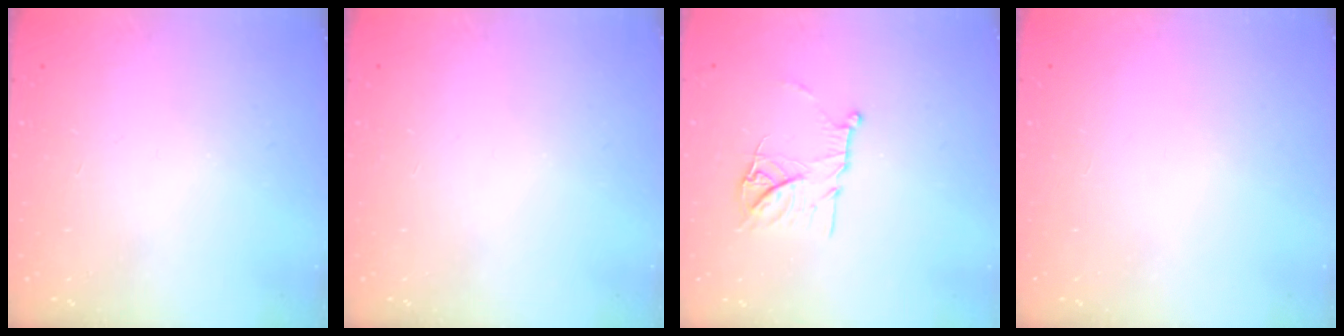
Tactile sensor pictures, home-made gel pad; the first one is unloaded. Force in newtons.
{"total": 0.0}
{"total": 11.7, "press": 11.6, "slide": 1.0}
{"total": 1.5, "press": 1.5, "slide": 0.1}